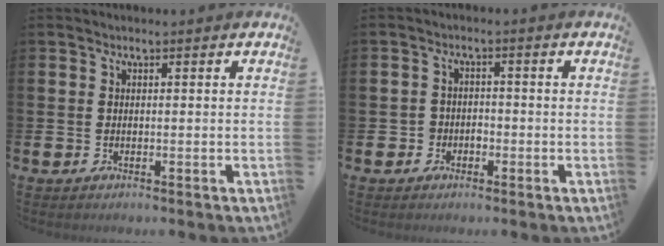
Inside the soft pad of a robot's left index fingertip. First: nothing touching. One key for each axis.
{"total": 2.2, "fx": -1.2, "fy": 1.8, "fz": 0.1, "tx": -0.007, "ty": 0.004, "tz": -0.030}